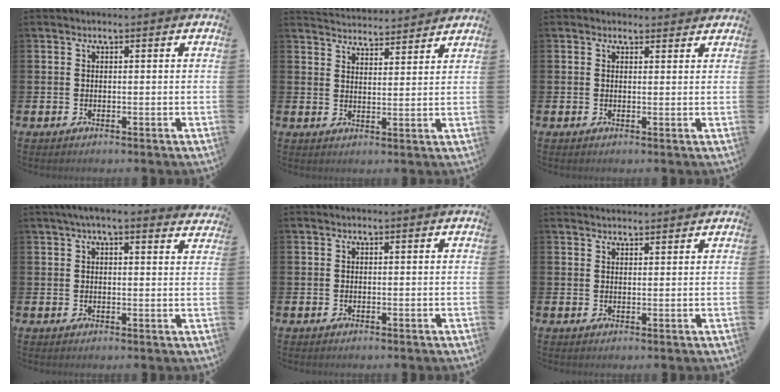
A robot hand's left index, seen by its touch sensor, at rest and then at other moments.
{"total": 4.2, "force": [4.2, 0.1, -0.4], "torque": [0.003, -0.033, 0.074]}
{"total": 1.2, "force": [1.1, 0.5, 0.0], "torque": [0.012, 0.000, 0.017]}
{"total": 3.7, "force": [3.3, 0.6, 1.7], "torque": [-0.032, -0.008, 0.058]}
{"total": 0.0}
{"total": 2.1, "force": [2.1, 0.3, 0.0], "torque": [0.011, -0.012, 0.036]}